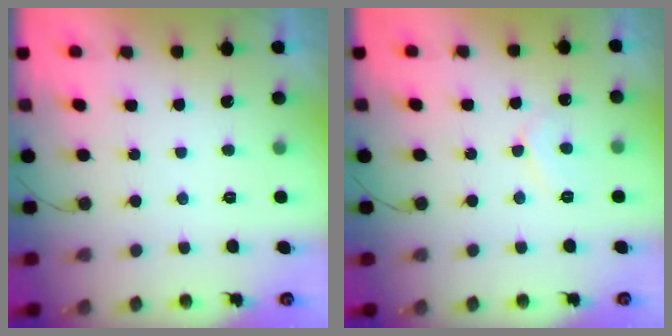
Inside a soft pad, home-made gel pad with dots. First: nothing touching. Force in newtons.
{"total": 6.3, "press": 6.2, "slide": 0.5}